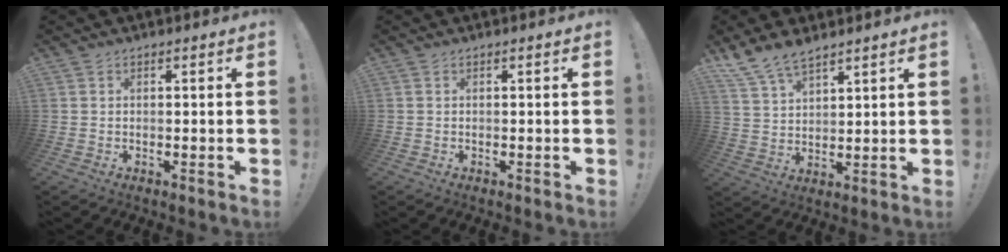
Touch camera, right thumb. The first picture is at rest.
{"total": 0.0}
{"total": 8.7, "force": [7.3, 3.2, 3.4], "torque": [-0.070, -0.044, 0.143]}